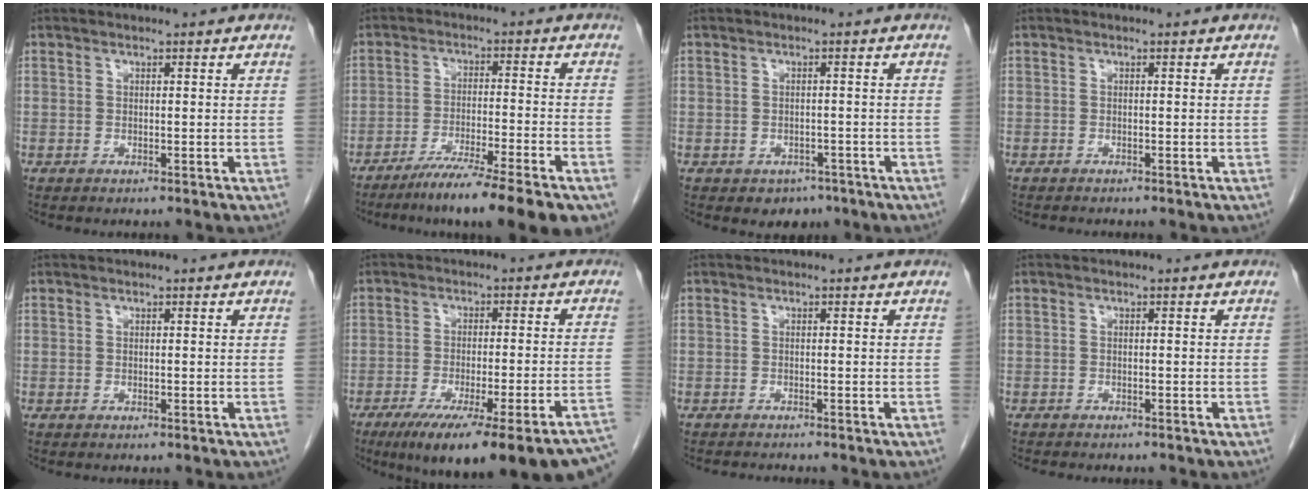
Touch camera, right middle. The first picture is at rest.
{"total": 13.4, "force": [-9.7, 0.1, 9.2], "torque": [-0.122, -0.027, -0.151]}
{"total": 3.0, "force": [-1.9, 2.1, 0.9], "torque": [-0.006, 0.007, -0.018]}
{"total": 1.0, "force": [-1.0, 0.1, 0.2], "torque": [-0.009, -0.003, -0.014]}
{"total": 0.0}
{"total": 24.4, "force": [-19.4, 2.0, 14.7], "torque": [-0.139, -0.029, -0.255]}
{"total": 2.0, "force": [-1.9, -0.2, 0.4], "torque": [-0.006, -0.005, -0.029]}
{"total": 4.4, "force": [-3.9, 1.0, 1.8], "torque": [-0.026, -0.007, -0.049]}